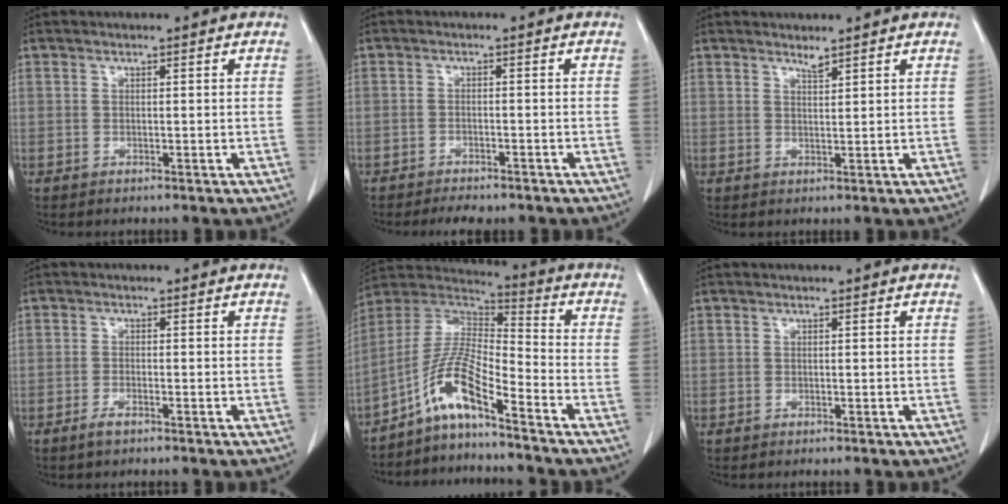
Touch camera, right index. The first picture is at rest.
{"total": 4.7, "force": [-4.0, 1.7, 1.9], "torque": [-0.023, -0.004, -0.053]}
{"total": 1.3, "force": [1.2, -0.1, 0.4], "torque": [-0.007, -0.007, 0.023]}
{"total": 1.8, "force": [-1.3, 0.4, 1.2], "torque": [-0.027, -0.002, -0.025]}
{"total": 9.9, "force": [-6.7, 0.9, 7.3], "torque": [-0.156, 0.016, -0.131]}
{"total": 0.0}